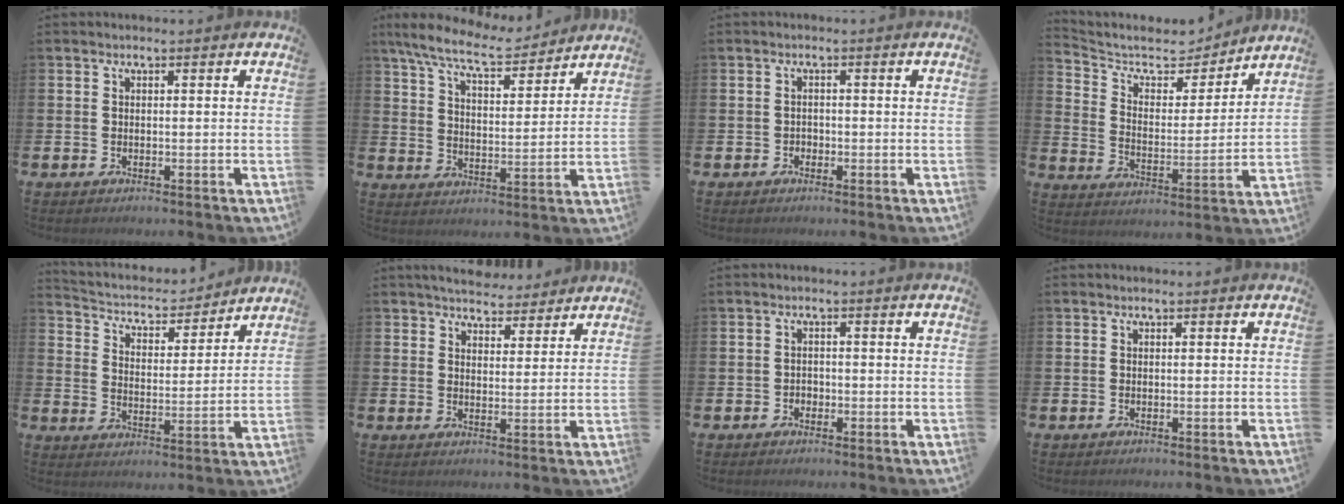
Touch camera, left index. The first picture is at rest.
{"total": 9.0, "force": [8.2, 1.4, 3.4], "torque": [-0.100, -0.040, 0.149]}
{"total": 1.0, "force": [-0.5, 0.9, 0.2], "torque": [-0.003, 0.002, -0.012]}
{"total": 7.3, "force": [6.4, 3.1, 1.9], "torque": [-0.062, -0.051, 0.103]}
{"total": 4.9, "force": [4.5, 1.7, 0.8], "torque": [-0.046, -0.039, 0.073]}
{"total": 5.0, "force": [4.8, 1.4, 0.2], "torque": [-0.011, -0.025, 0.085]}
{"total": 1.2, "force": [-0.6, 1.0, 0.2], "torque": [-0.004, 0.003, -0.014]}
{"total": 0.0}